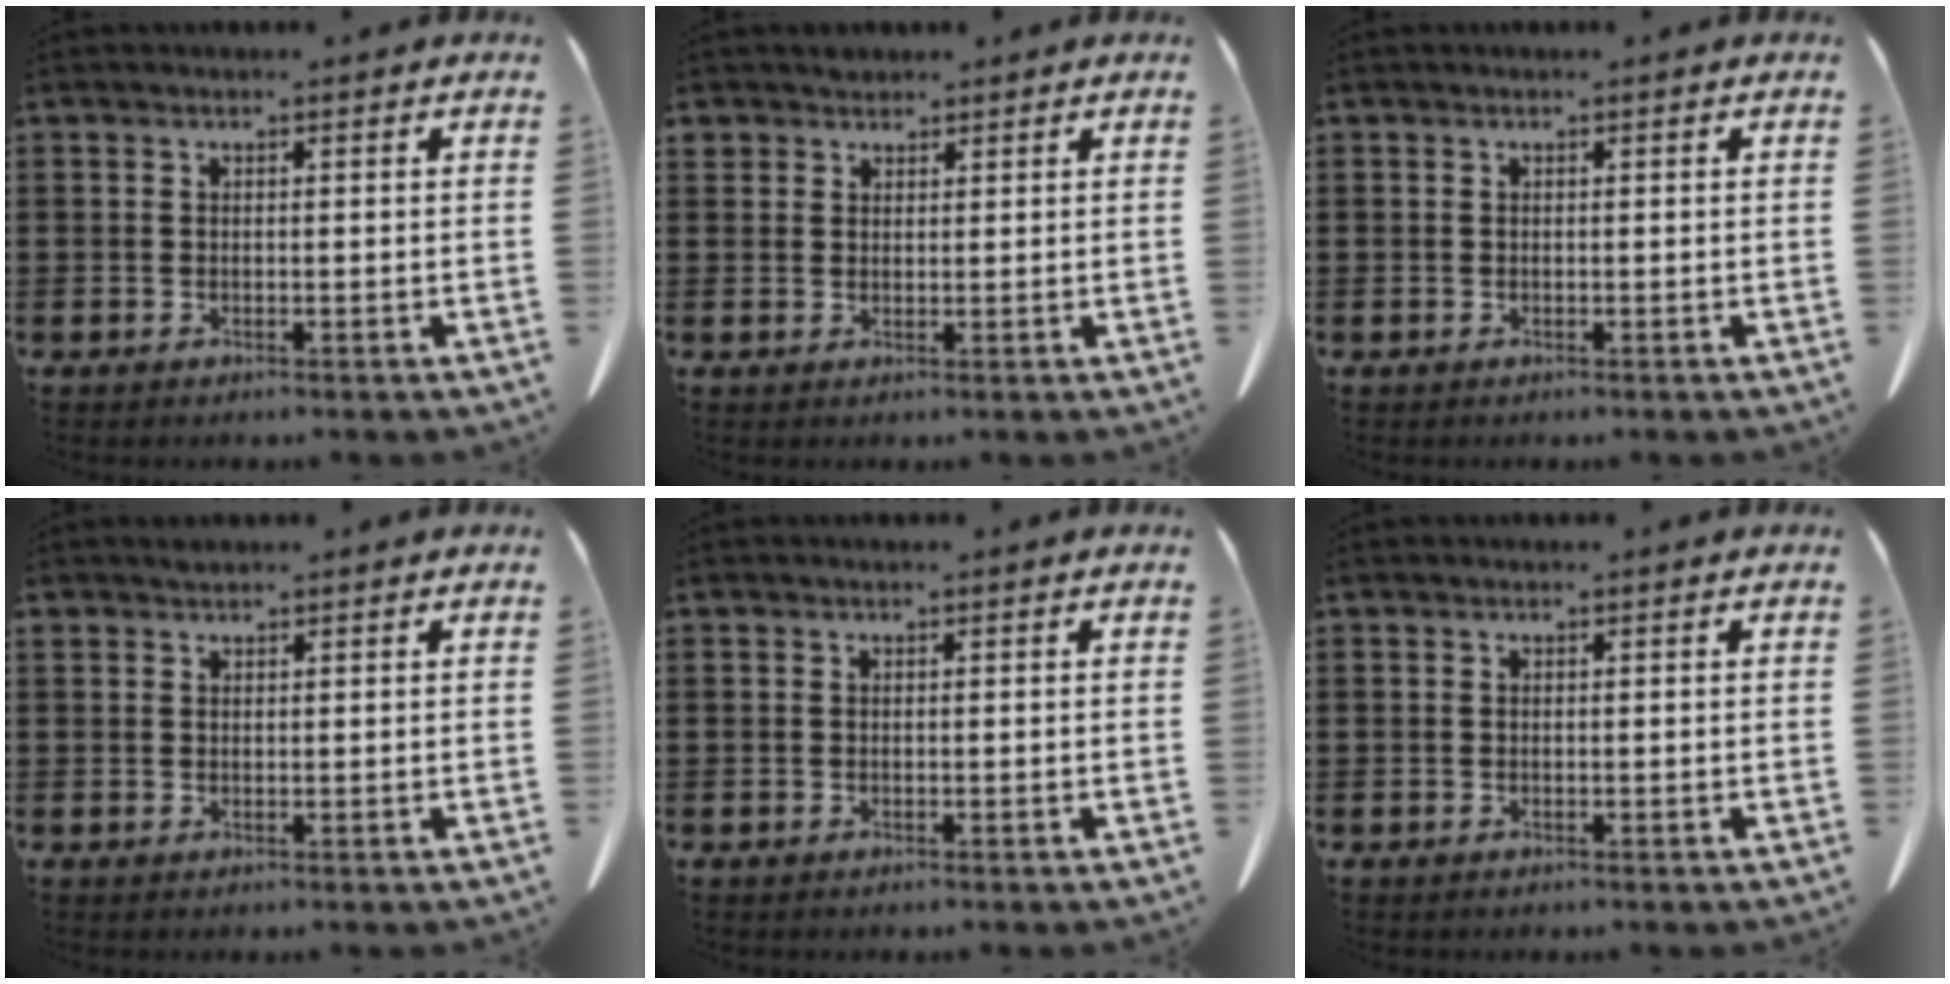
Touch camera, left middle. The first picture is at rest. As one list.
[{"total": 1.8, "force": [1.5, 0.9, -0.1], "torque": [-0.002, 0.005, 0.031]}, {"total": 0.0}, {"total": 0.7, "force": [0.6, 0.3, 0.0], "torque": [-0.003, 0.003, 0.011]}, {"total": 0.0}, {"total": 0.0}]